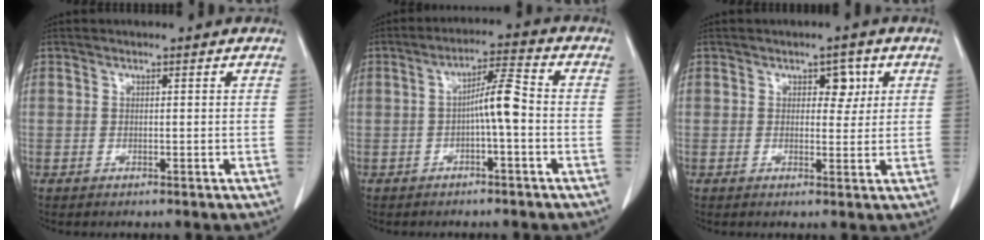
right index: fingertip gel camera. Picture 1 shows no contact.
{"total": 5.3, "force": [-0.9, 0.3, 5.3], "torque": [-0.086, 0.018, -0.014]}
{"total": 3.2, "force": [1.2, 1.9, 2.2], "torque": [-0.022, 0.006, 0.016]}